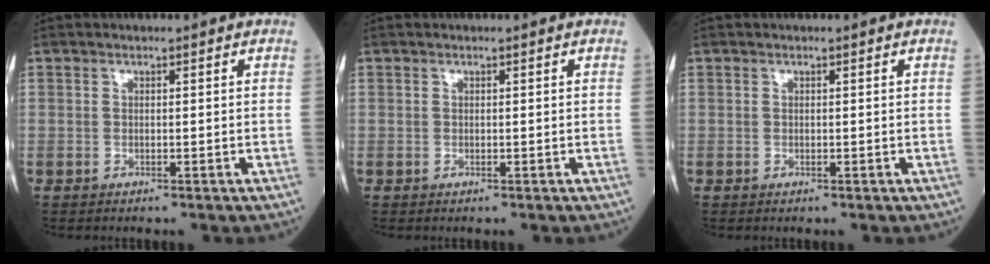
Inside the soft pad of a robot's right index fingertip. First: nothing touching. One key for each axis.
{"total": 0.0}
{"total": 0.0}